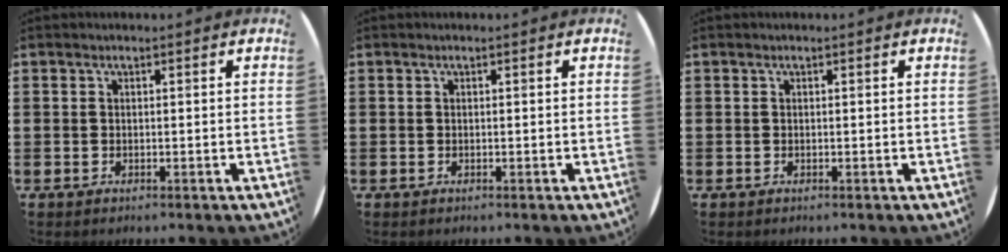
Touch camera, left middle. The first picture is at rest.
{"total": 0.0}
{"total": 0.0}